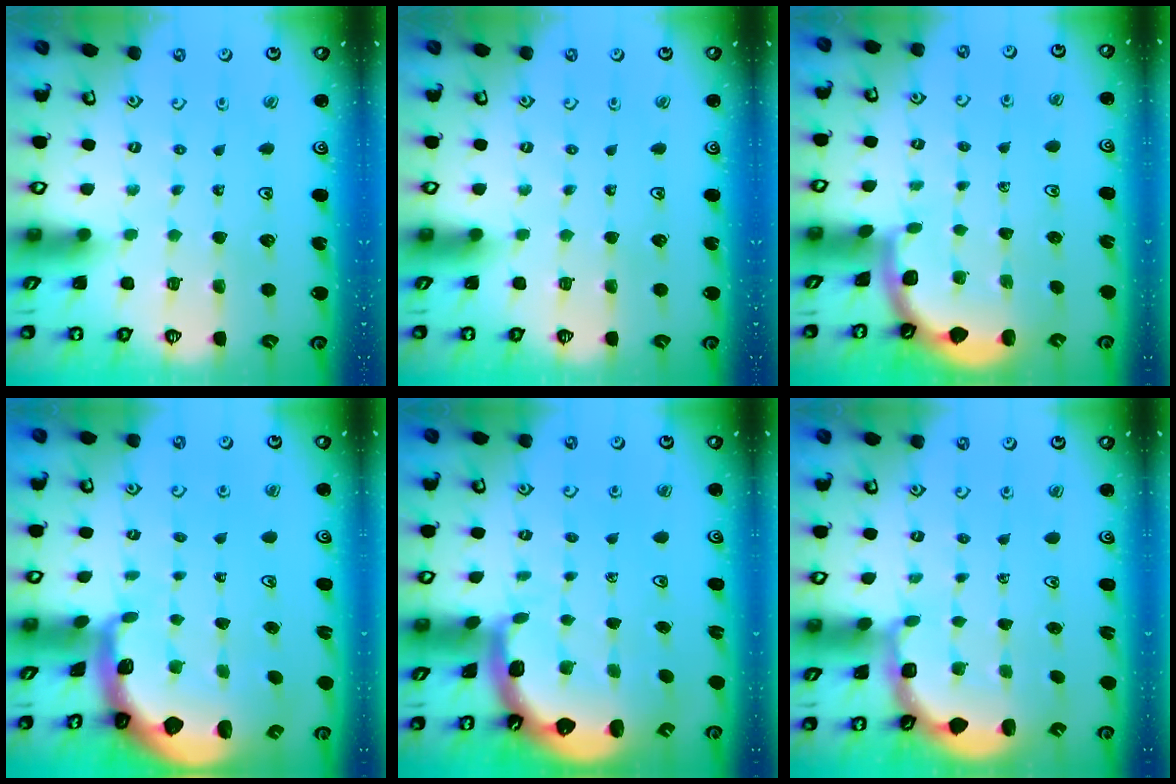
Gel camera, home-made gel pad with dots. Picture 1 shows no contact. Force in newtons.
{"total": 0.0}
{"total": 1.7, "press": 1.7, "slide": 0.1}
{"total": 2.7, "press": 1.7, "slide": 2.1}
{"total": 3.4, "press": 2.5, "slide": 2.3}
{"total": 2.8, "press": 2.3, "slide": 1.7}